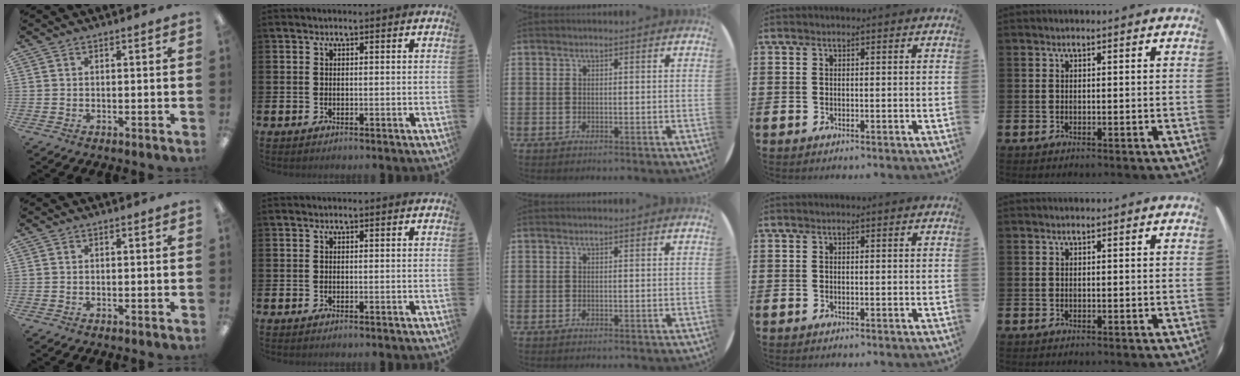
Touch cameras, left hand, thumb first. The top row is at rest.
{}